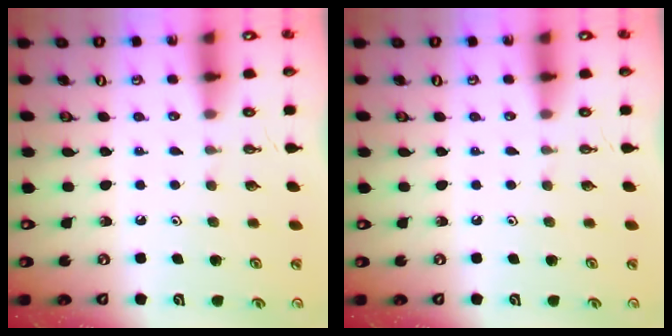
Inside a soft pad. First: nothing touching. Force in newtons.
{"total": 0.0}